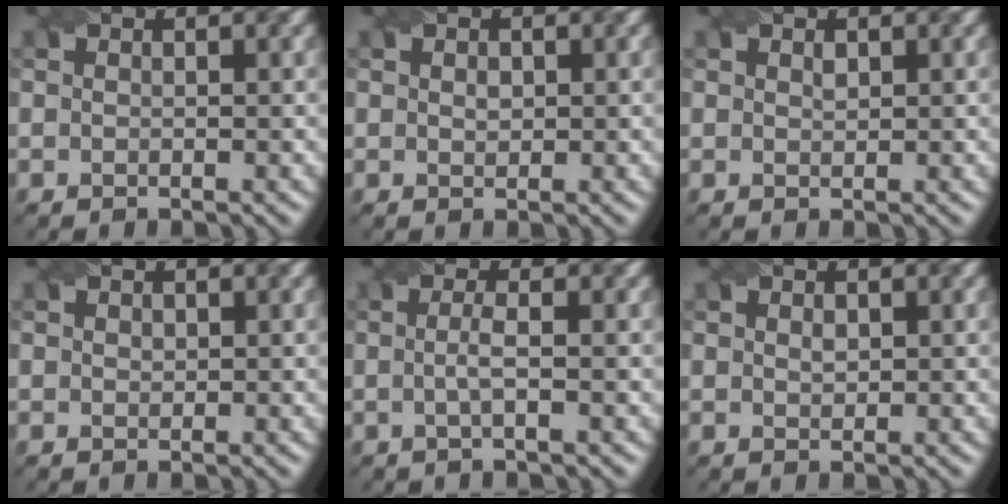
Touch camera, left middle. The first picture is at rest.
{"total": 0.8, "force": [0.2, 0.6, 0.5], "torque": [-0.009, 0.000, 0.006]}
{"total": 0.6, "force": [0.3, 0.3, 0.4], "torque": [-0.009, -0.001, 0.008]}
{"total": 0.5, "force": [0.2, 0.4, 0.3], "torque": [-0.005, -0.001, 0.005]}
{"total": 1.8, "force": [-0.2, 0.4, 1.7], "torque": [-0.035, 0.001, -0.006]}
{"total": 0.7, "force": [0.3, 0.4, 0.5], "torque": [-0.009, 0.000, 0.008]}